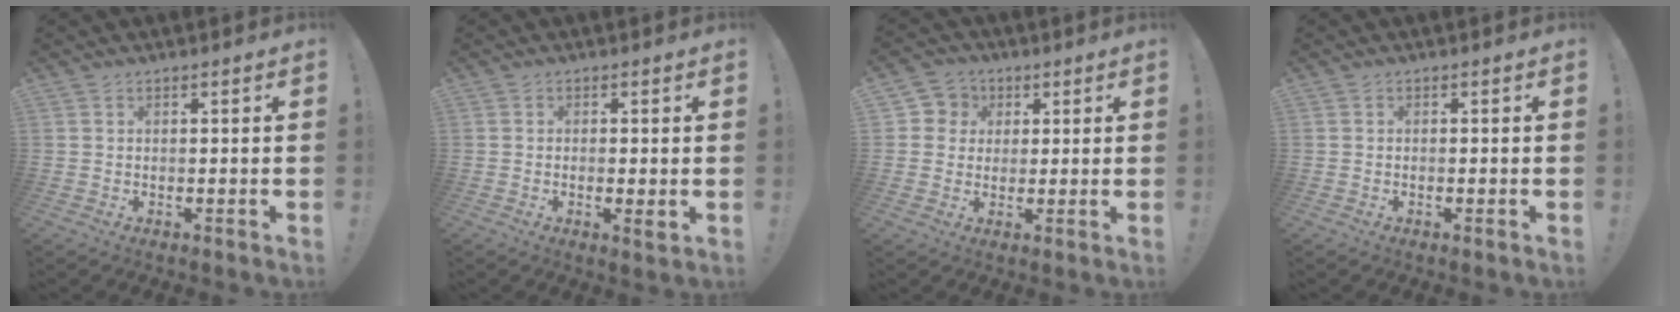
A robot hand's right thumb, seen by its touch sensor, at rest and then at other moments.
{"total": 2.5, "force": [-0.4, 0.2, 2.5], "torque": [-0.041, -0.002, -0.006]}
{"total": 6.2, "force": [1.0, 6.1, 1.1], "torque": [-0.012, -0.002, 0.020]}
{"total": 0.8, "force": [-0.5, -0.2, 0.7], "torque": [-0.019, 0.002, -0.007]}